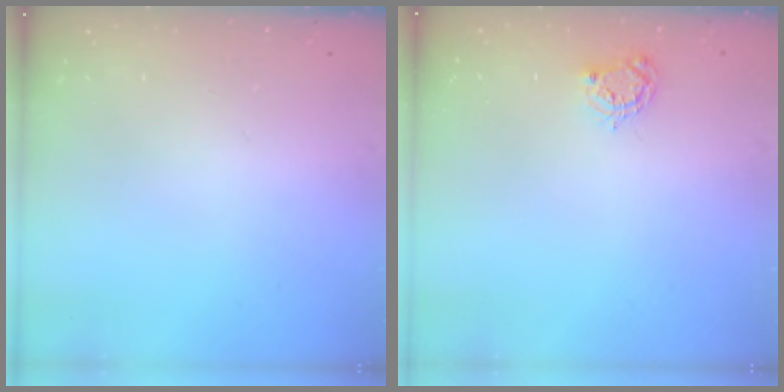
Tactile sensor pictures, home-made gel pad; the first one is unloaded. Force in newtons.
{"total": 4.4, "press": 4.4, "slide": 0.4}